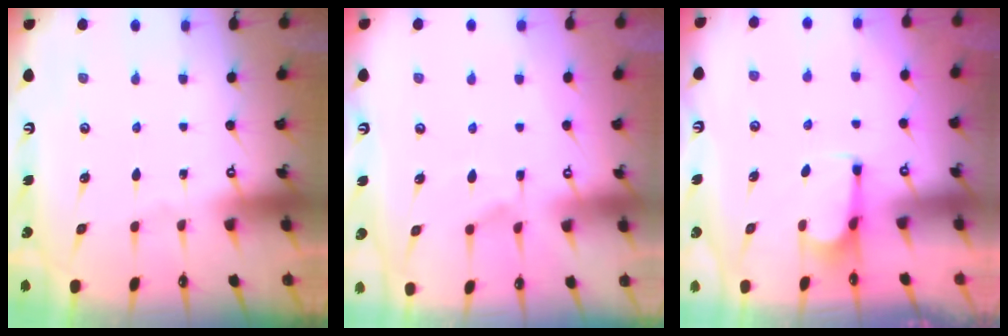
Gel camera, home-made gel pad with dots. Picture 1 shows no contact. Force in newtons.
{"total": 1.5, "press": 0.6, "slide": 1.4}
{"total": 3.0, "press": 2.9, "slide": 0.6}